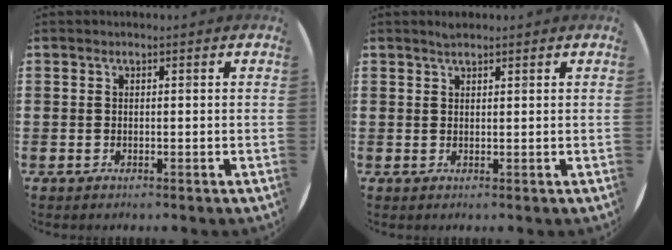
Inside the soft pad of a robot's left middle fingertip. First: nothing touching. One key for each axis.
{"total": 1.1, "fx": 1.1, "fy": 0.1, "fz": 0.2, "tx": -0.004, "ty": 0.001, "tz": 0.020}